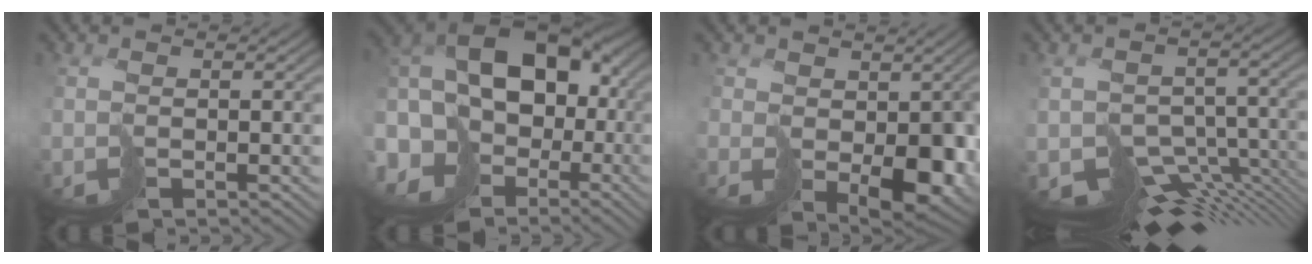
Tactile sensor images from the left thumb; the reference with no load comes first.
{"total": 18.6, "force": [-0.5, 13.3, 13.0], "torque": [-0.268, -0.008, -0.003]}
{"total": 6.4, "force": [0.0, 4.7, 4.4], "torque": [-0.068, -0.032, 0.012]}
{"total": 9.5, "force": [-5.7, 4.4, 6.3], "torque": [-0.115, -0.028, -0.066]}